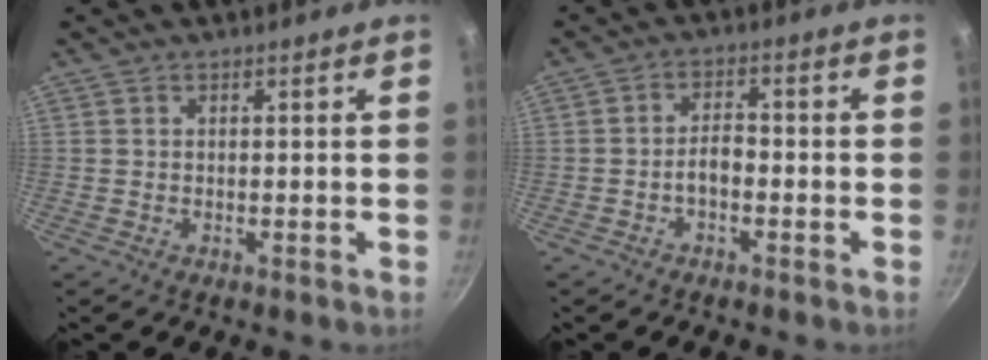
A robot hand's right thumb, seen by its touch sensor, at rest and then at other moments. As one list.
[{"total": 3.3, "force": [-1.5, 1.7, 2.4], "torque": [-0.032, 0.023, -0.029]}]